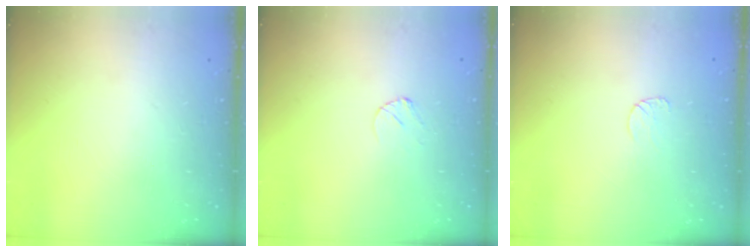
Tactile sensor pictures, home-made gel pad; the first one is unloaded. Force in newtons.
{"total": 3.0, "press": 3.0, "slide": 0.3}
{"total": 3.7, "press": 3.6, "slide": 0.4}